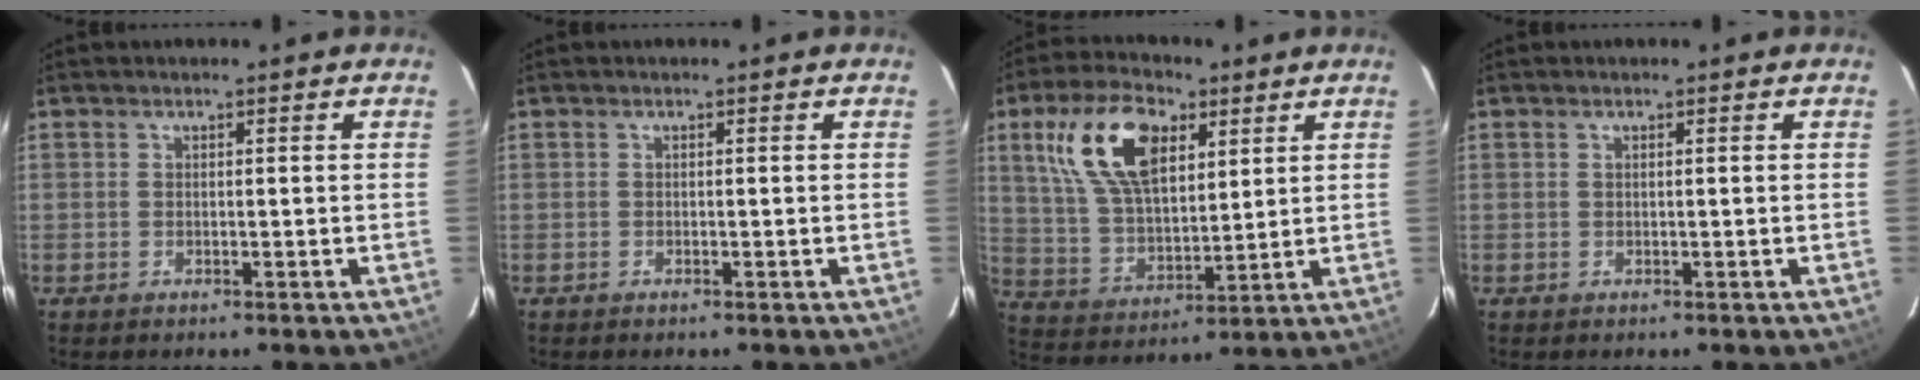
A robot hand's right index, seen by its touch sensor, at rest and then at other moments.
{"total": 0.0}
{"total": 16.4, "force": [7.1, 8.4, 12.1], "torque": [-0.236, 0.025, 0.141]}
{"total": 0.0}